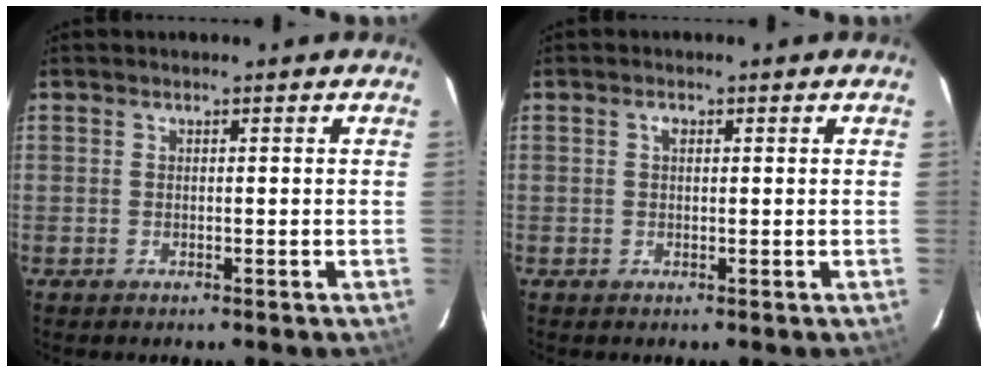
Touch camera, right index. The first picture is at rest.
{"total": 1.1, "force": [0.3, 0.7, 0.7], "torque": [-0.012, 0.005, 0.005]}